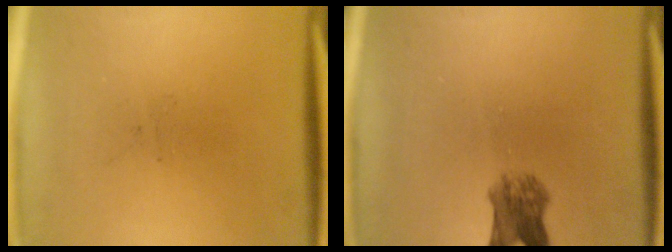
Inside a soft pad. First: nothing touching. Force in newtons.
{"total": 4.1}